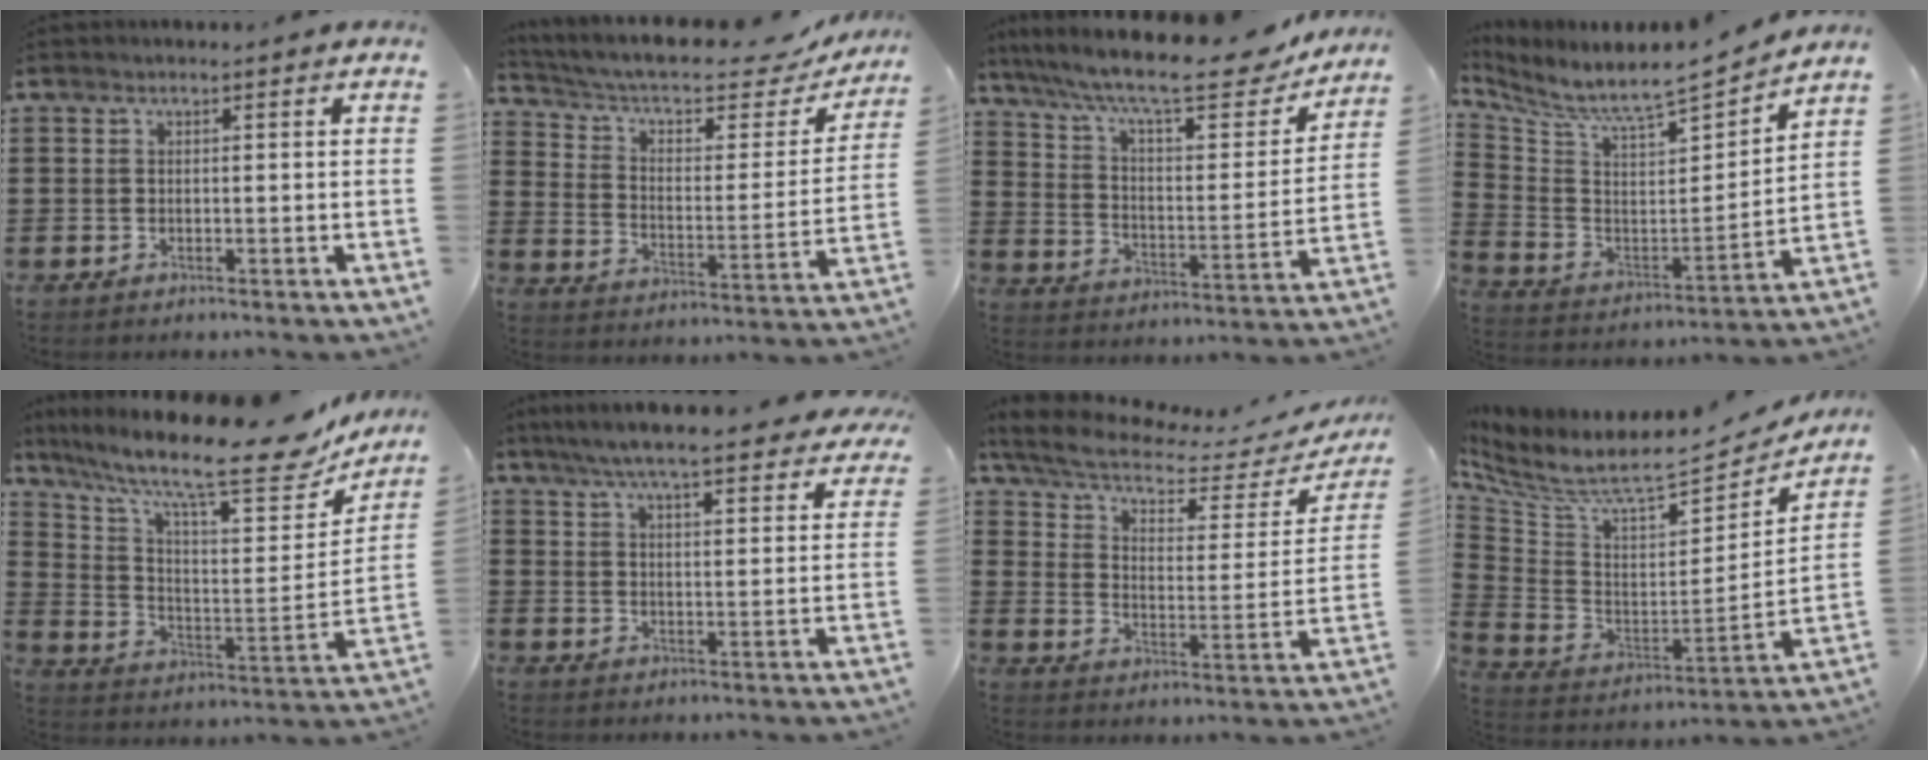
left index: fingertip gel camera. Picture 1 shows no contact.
{"total": 8.2, "force": [6.5, 2.3, 4.5], "torque": [-0.106, -0.041, 0.106]}
{"total": 13.5, "force": [10.6, 2.0, 8.1], "torque": [-0.174, -0.059, 0.177]}
{"total": 5.7, "force": [5.4, 0.2, 1.8], "torque": [-0.068, -0.058, 0.081]}
{"total": 12.6, "force": [9.8, 2.1, 7.5], "torque": [-0.163, -0.079, 0.157]}
{"total": 6.7, "force": [6.2, -0.2, 2.5], "torque": [-0.073, -0.032, 0.108]}
{"total": 7.8, "force": [6.1, 2.2, 4.3], "torque": [-0.109, -0.035, 0.105]}
{"total": 7.8, "force": [6.1, 1.8, 4.4], "torque": [-0.116, -0.055, 0.099]}